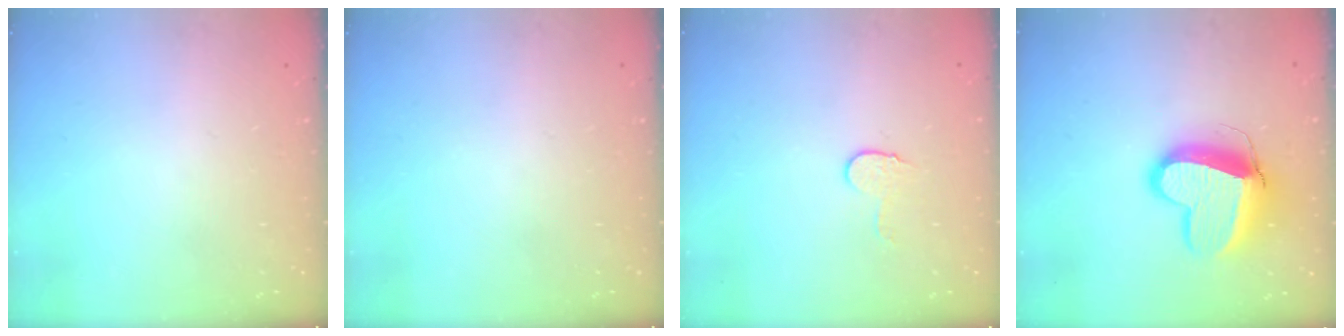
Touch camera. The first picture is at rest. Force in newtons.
{"total": 0.0}
{"total": 6.4, "press": 6.4, "slide": 0.6}
{"total": 14.4, "press": 14.3, "slide": 1.6}